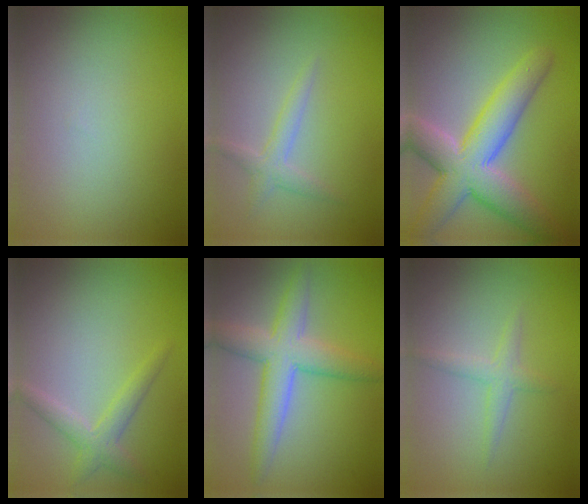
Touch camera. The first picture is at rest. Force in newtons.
{"total": 1.8, "press": 1.8, "slide": 0.1}
{"total": 8.0, "press": 8.0, "slide": 0.4}
{"total": 3.3, "press": 3.3, "slide": 0.2}
{"total": 5.4, "press": 5.4, "slide": 0.3}
{"total": 1.6, "press": 1.6, "slide": 0.1}